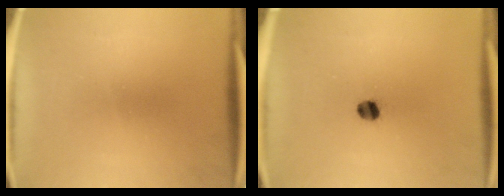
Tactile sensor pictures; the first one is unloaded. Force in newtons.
{"total": 3.1}